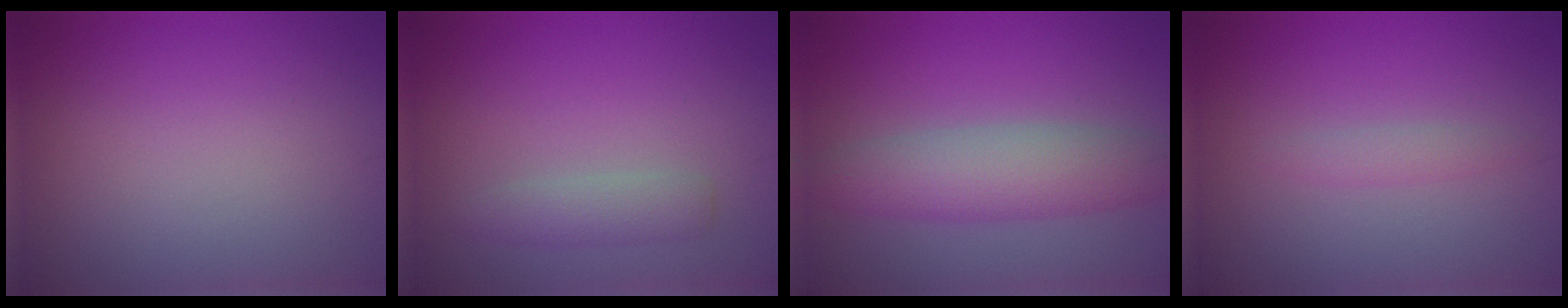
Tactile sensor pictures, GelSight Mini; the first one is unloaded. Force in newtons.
{"total": 2.0, "press": 2.0, "slide": 0.2}
{"total": 5.2, "press": 5.2, "slide": 0.1}
{"total": 1.2, "press": 1.2, "slide": 0.0}